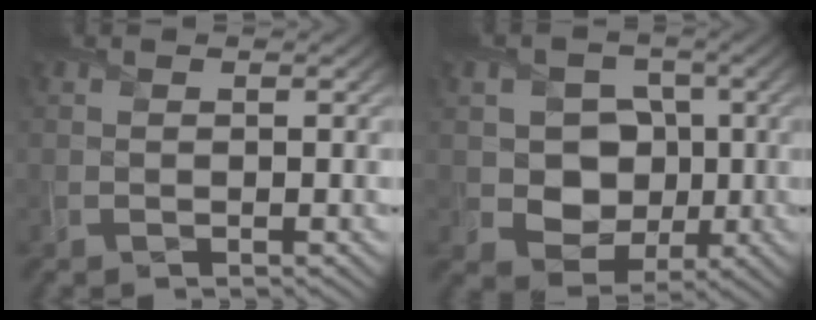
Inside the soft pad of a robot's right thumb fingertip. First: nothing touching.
{"total": 7.9, "force": [-0.2, 6.9, 4.0], "torque": [-0.092, -0.008, -0.014]}